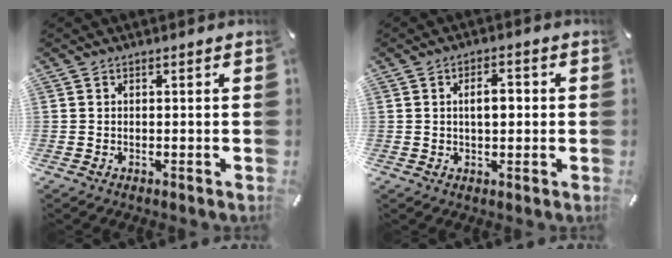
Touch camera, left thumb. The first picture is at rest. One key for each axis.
{"total": 4.8, "fx": 0.4, "fy": 2.6, "fz": 4.0, "tx": -0.063, "ty": 0.003, "tz": 0.000}